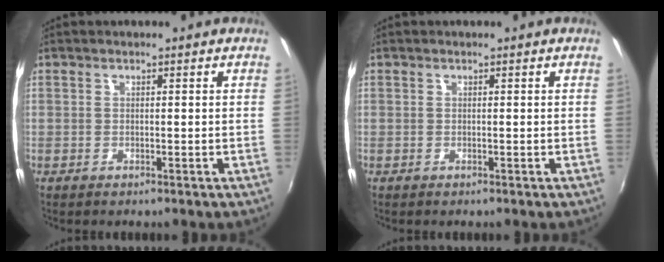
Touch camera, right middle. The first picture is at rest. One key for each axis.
{"total": 0.0}